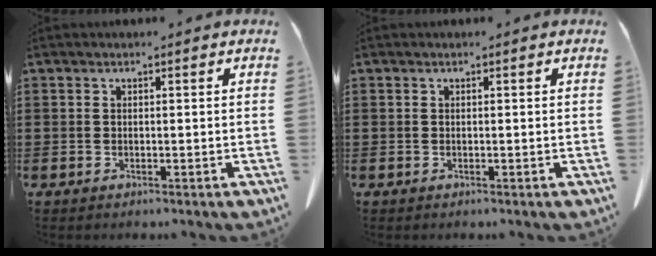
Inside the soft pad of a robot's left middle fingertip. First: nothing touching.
{"total": 0.0}